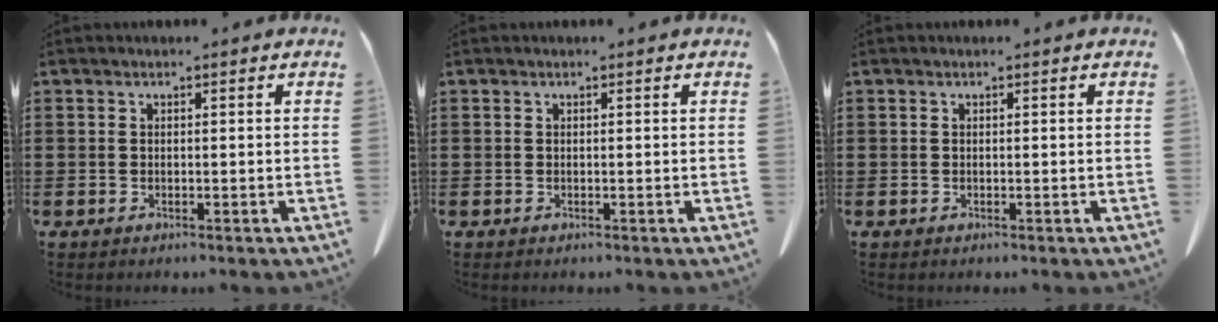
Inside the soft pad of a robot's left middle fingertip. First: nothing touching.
{"total": 0.0}
{"total": 0.0}